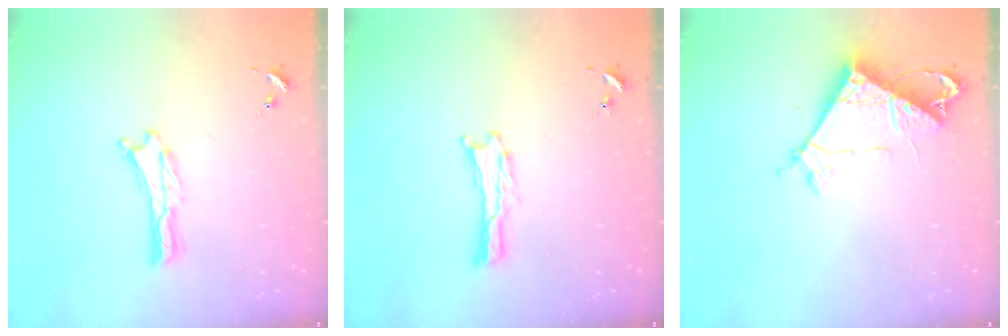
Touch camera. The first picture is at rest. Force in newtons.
{"total": 0.0}
{"total": 7.3, "press": 7.2, "slide": 0.7}